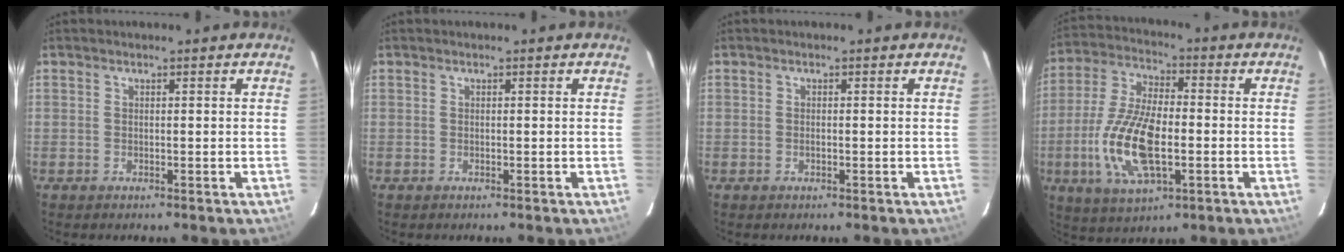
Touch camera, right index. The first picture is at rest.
{"total": 0.0}
{"total": 0.6, "force": [-0.3, 0.2, 0.4], "torque": [-0.008, 0.003, -0.006]}
{"total": 15.5, "force": [-3.8, 6.5, 13.6], "torque": [-0.289, -0.004, -0.071]}